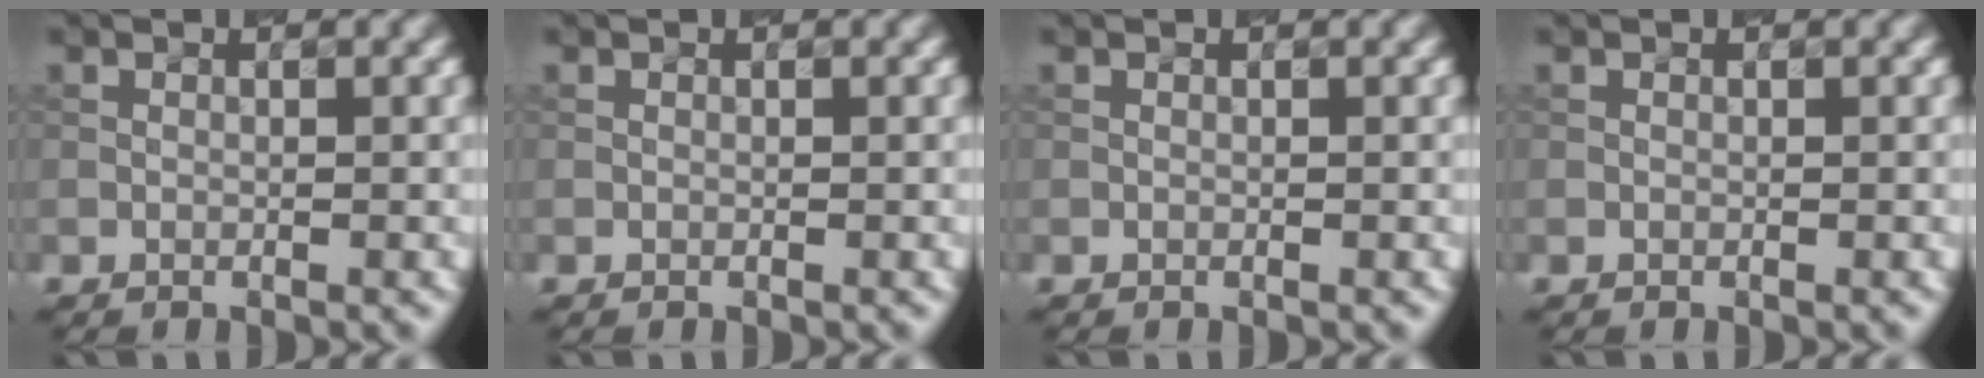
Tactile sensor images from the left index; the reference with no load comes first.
{"total": 0.0}
{"total": 0.0}
{"total": 0.0}